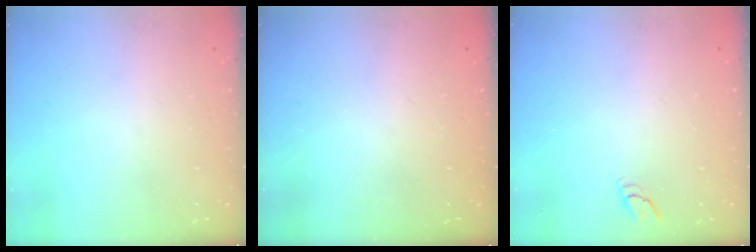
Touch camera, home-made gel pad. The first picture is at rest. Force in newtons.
{"total": 0.0}
{"total": 3.7, "press": 3.7, "slide": 0.3}